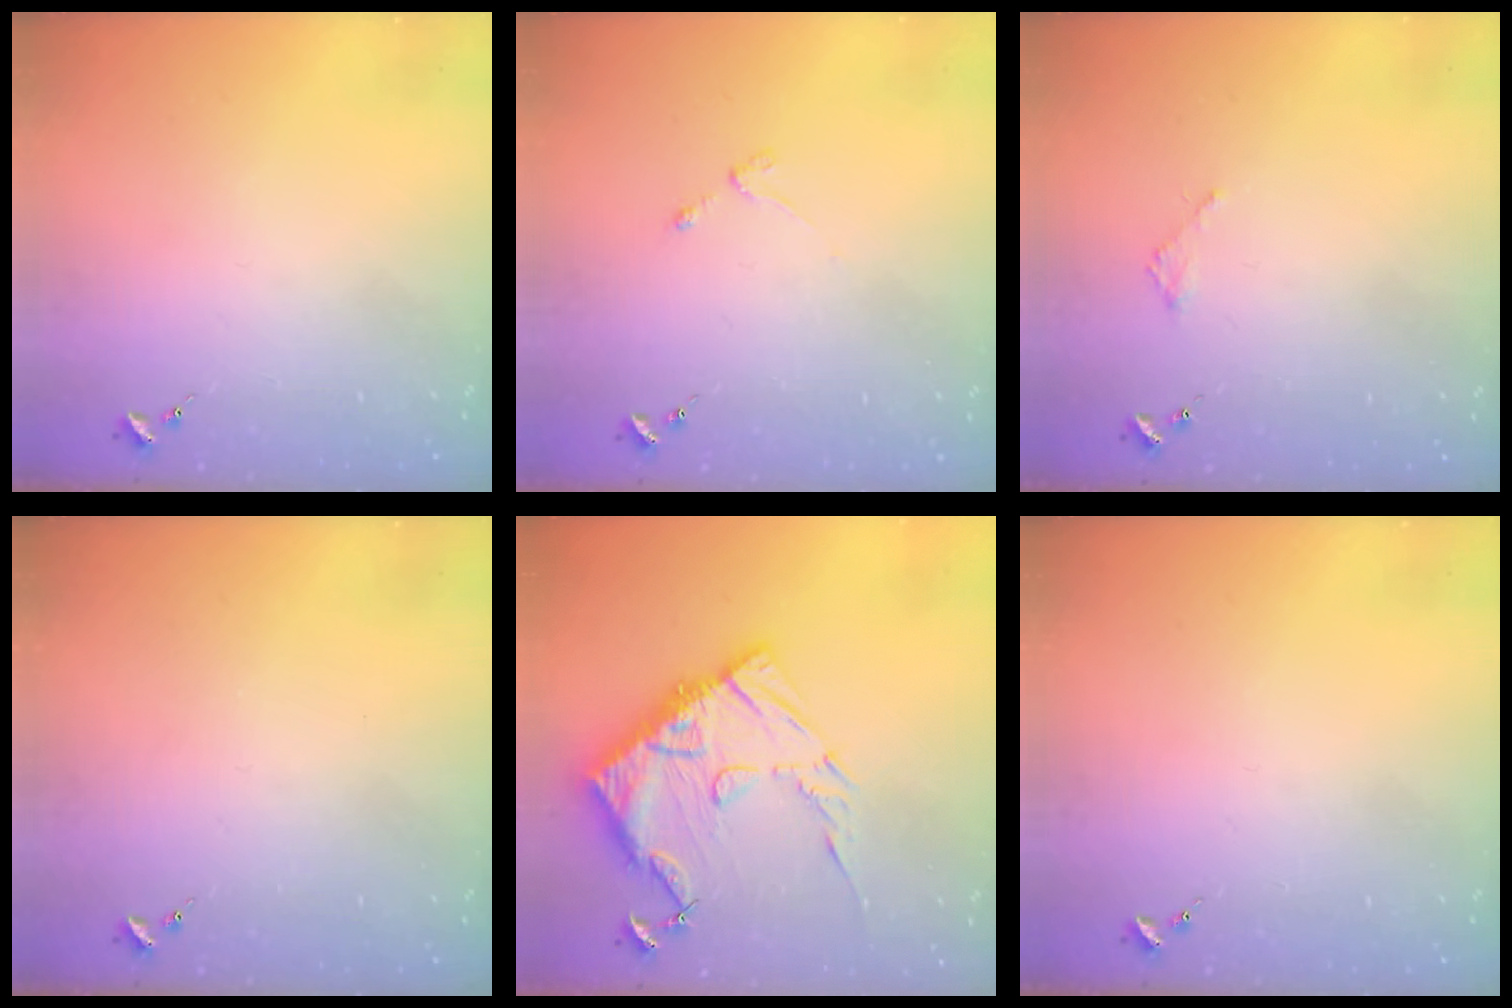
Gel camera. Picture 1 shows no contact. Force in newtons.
{"total": 3.0, "press": 2.9, "slide": 0.5}
{"total": 2.1, "press": 2.1, "slide": 0.2}
{"total": 0.0}
{"total": 18.0, "press": 17.9, "slide": 1.9}
{"total": 0.0}